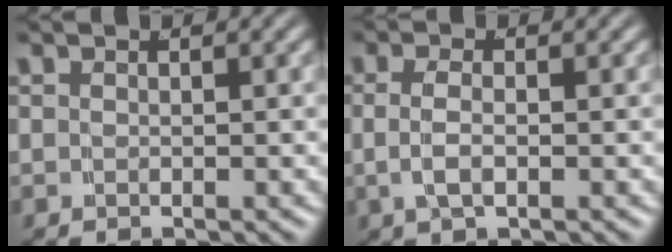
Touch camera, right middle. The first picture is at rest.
{"total": 2.5, "force": [-0.1, 1.2, 2.2], "torque": [-0.046, -0.003, -0.003]}